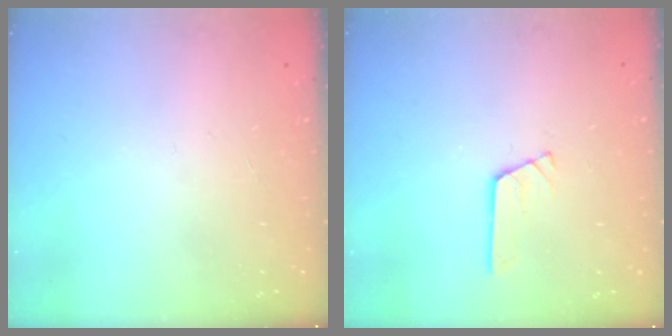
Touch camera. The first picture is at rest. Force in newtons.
{"total": 2.9, "press": 2.9, "slide": 0.2}